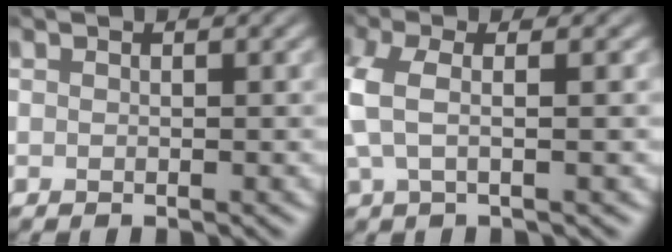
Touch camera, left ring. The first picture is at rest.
{"total": 4.0, "force": [0.0, 1.3, 3.8], "torque": [-0.079, 0.007, -0.008]}